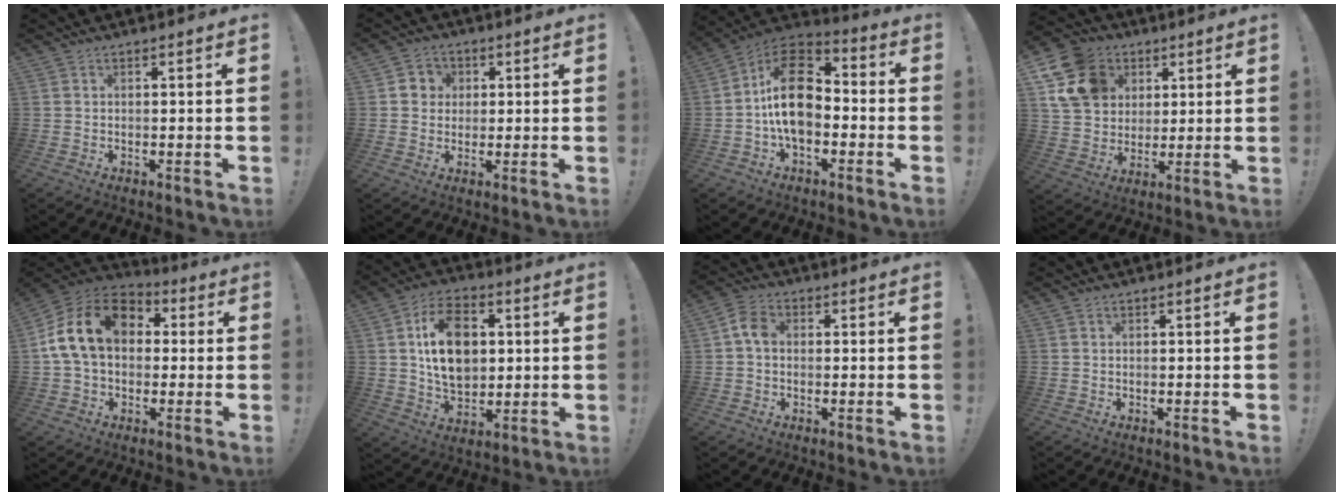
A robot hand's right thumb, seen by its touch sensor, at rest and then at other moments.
{"total": 5.5, "force": [0.7, 5.3, 1.2], "torque": [-0.014, 0.003, 0.012]}
{"total": 18.5, "force": [-0.1, 12.0, 14.1], "torque": [-0.242, 0.021, 0.003]}
{"total": 16.1, "force": [5.6, 13.2, 7.4], "torque": [-0.119, -0.019, 0.117]}
{"total": 18.5, "force": [3.9, 13.0, 12.6], "torque": [-0.229, 0.011, 0.070]}
{"total": 16.3, "force": [3.4, 11.5, 11.1], "torque": [-0.176, 0.000, 0.062]}
{"total": 6.4, "force": [0.5, 4.9, 4.1], "torque": [-0.062, 0.016, 0.013]}
{"total": 0.0}